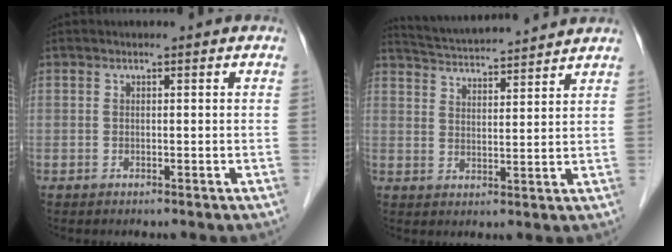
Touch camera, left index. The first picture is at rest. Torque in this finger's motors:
{"motor_torque": [-1.07, -1.03, 0.08, 0.02]}